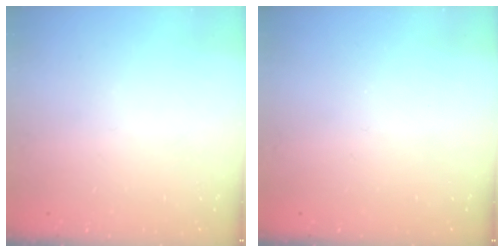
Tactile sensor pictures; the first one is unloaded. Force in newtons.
{"total": 0.0}